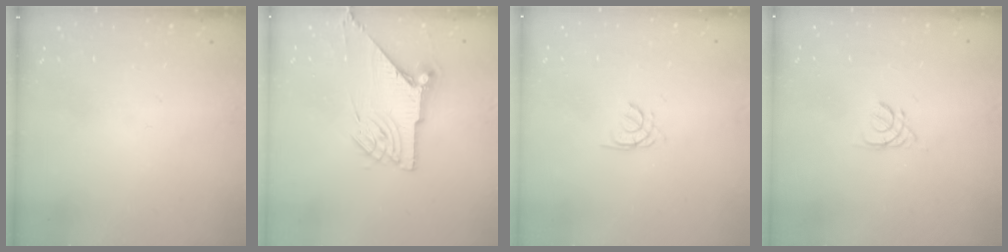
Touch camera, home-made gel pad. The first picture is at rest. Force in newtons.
{"total": 11.3, "press": 11.3, "slide": 0.9}
{"total": 1.3, "press": 1.2, "slide": 0.4}
{"total": 2.5, "press": 2.5, "slide": 0.6}